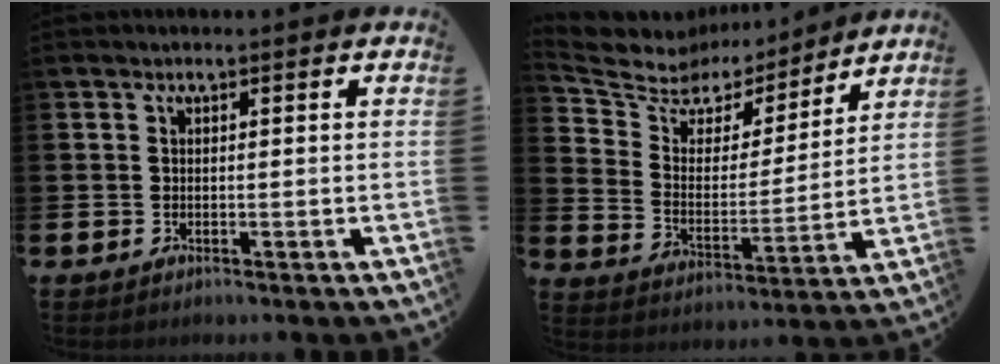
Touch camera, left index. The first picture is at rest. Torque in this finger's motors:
{"motor_torque": [0.90, -1.24, 0.04, 0.00]}